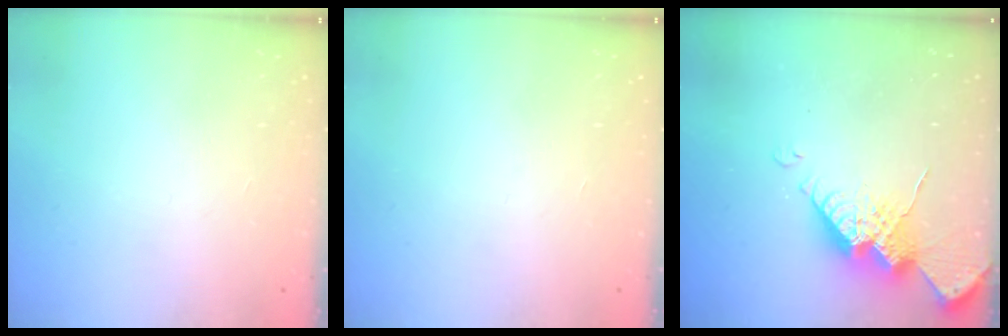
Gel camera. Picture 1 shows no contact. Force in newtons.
{"total": 0.0}
{"total": 14.7, "press": 14.6, "slide": 1.1}